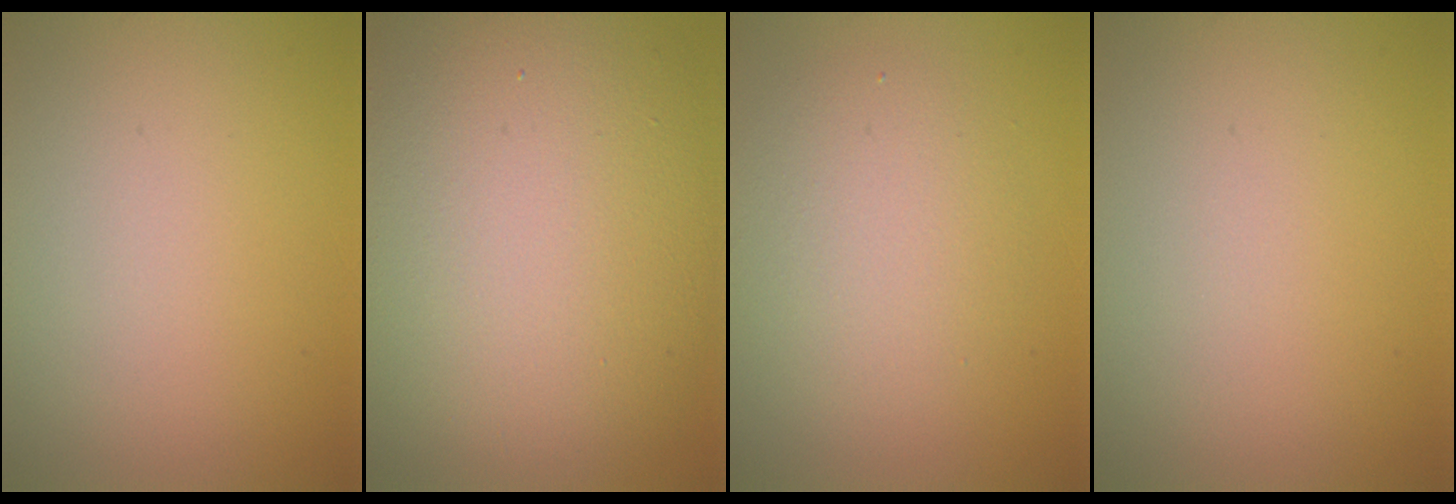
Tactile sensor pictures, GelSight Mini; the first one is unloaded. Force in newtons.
{"total": 15.7, "press": 15.7, "slide": 1.3}
{"total": 3.9, "press": 3.9, "slide": 0.1}
{"total": 0.0}